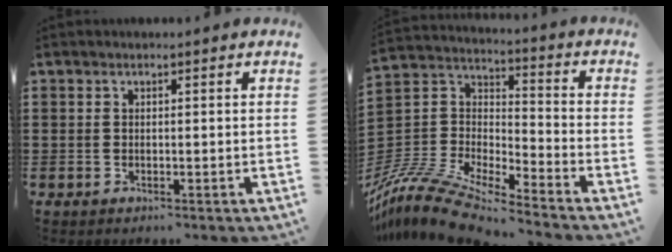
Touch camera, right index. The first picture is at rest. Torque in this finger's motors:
{"motor_torque": [-1.03, 1.11, 0.74, 0.21]}